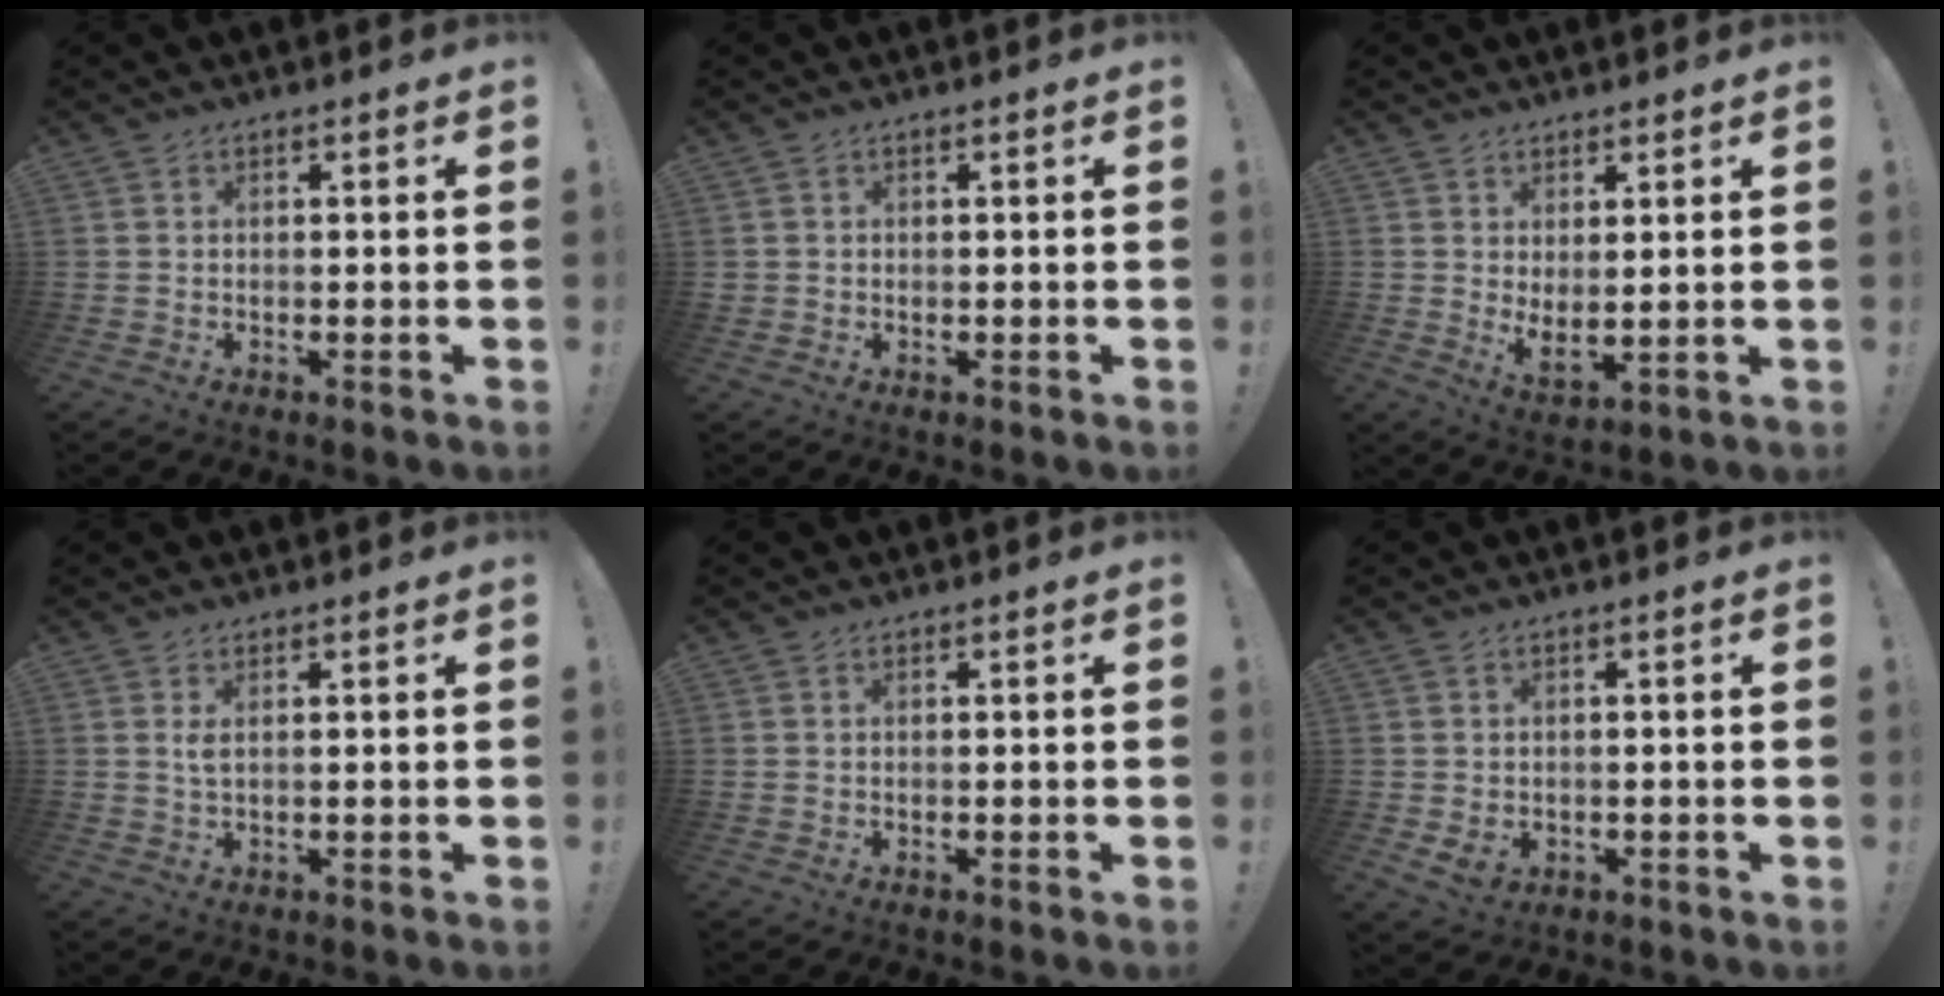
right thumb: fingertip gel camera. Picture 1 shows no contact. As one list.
[{"total": 1.1, "force": [0.0, 1.0, 0.1], "torque": [-0.007, 0.006, 0.002]}, {"total": 4.5, "force": [3.3, 1.3, 2.7], "torque": [-0.032, -0.026, 0.059]}, {"total": 1.9, "force": [0.5, 0.5, 1.8], "torque": [-0.034, 0.001, 0.007]}, {"total": 0.0}, {"total": 3.7, "force": [0.0, 2.8, 2.4], "torque": [-0.043, -0.005, 0.000]}]